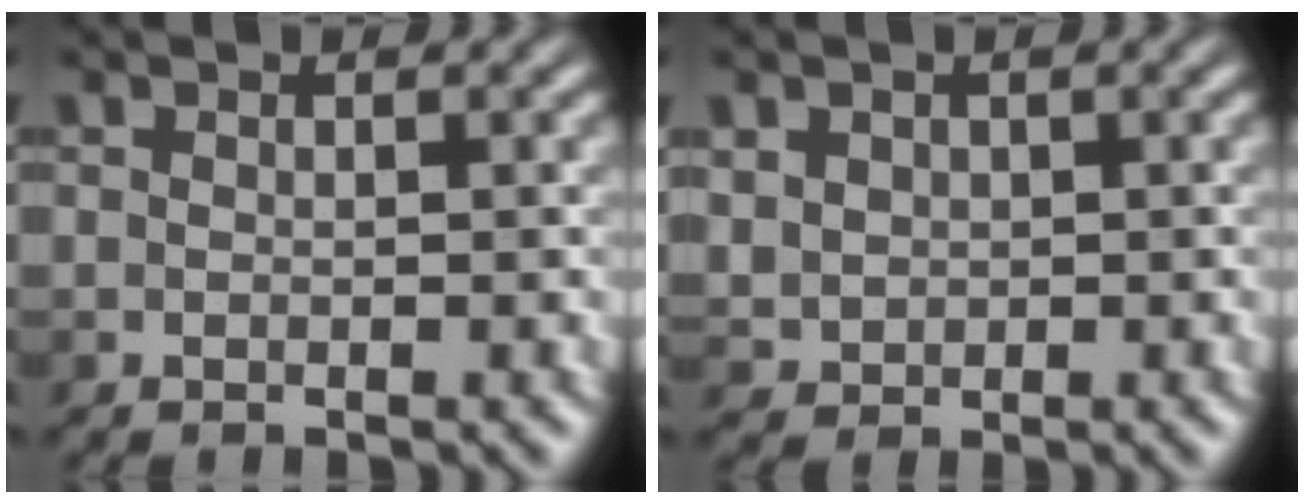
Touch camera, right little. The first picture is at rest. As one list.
[{"total": 1.9, "force": [0.7, 1.7, 0.4], "torque": [-0.031, -0.002, 0.015]}]